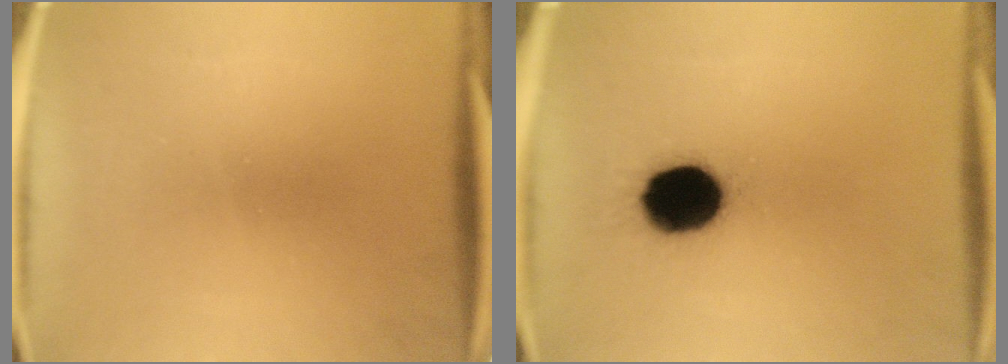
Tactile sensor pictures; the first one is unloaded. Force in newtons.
{"total": 14.7}